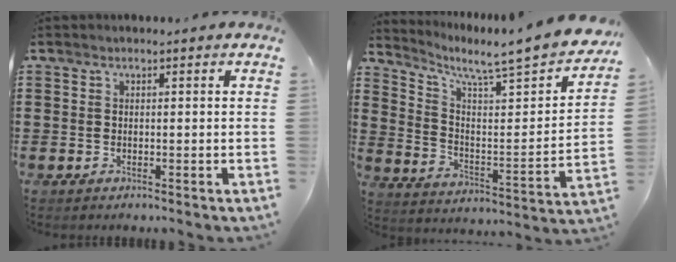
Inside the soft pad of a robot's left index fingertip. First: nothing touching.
{"total": 5.4, "force": [4.6, 0.2, 2.8], "torque": [-0.072, -0.050, 0.065]}